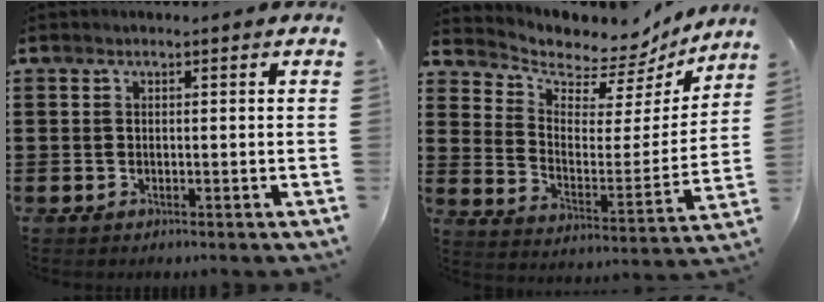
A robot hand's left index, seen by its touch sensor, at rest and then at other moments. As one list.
[{"total": 5.1, "force": [4.7, 2.0, 0.4], "torque": [-0.034, -0.046, 0.076]}]